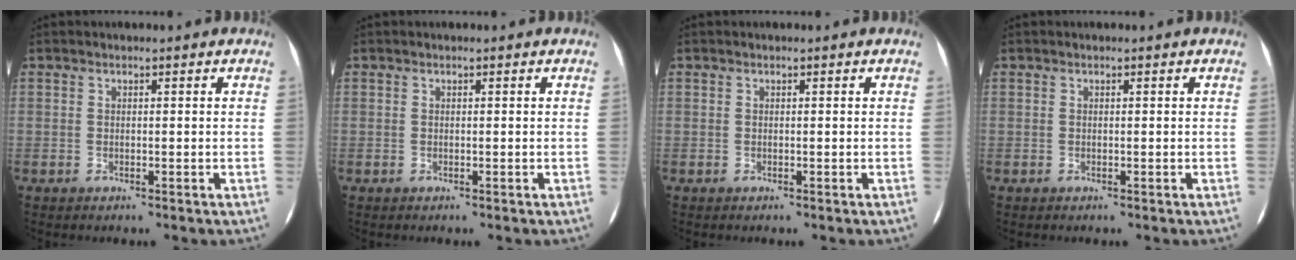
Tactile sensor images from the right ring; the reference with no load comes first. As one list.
[{"total": 0.0}, {"total": 0.0}, {"total": 0.0}]